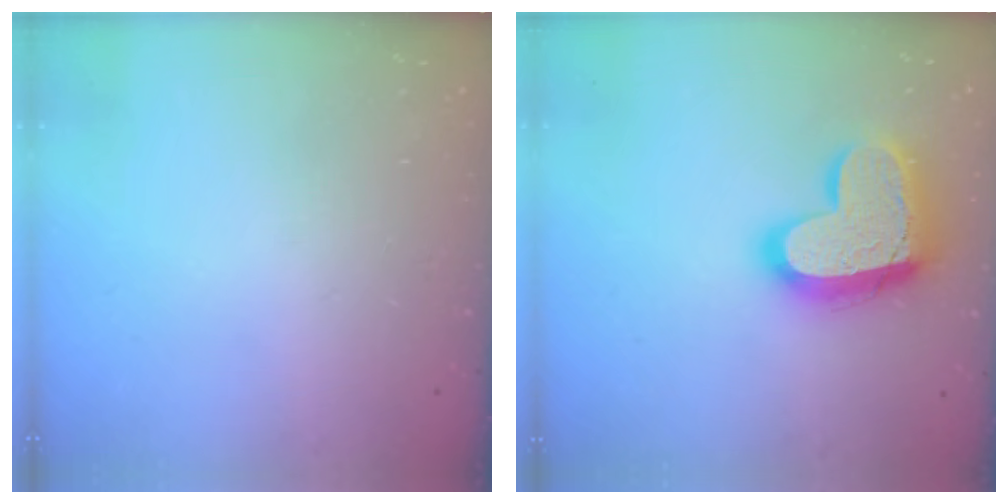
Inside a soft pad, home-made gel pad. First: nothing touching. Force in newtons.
{"total": 18.4, "press": 18.3, "slide": 1.7}